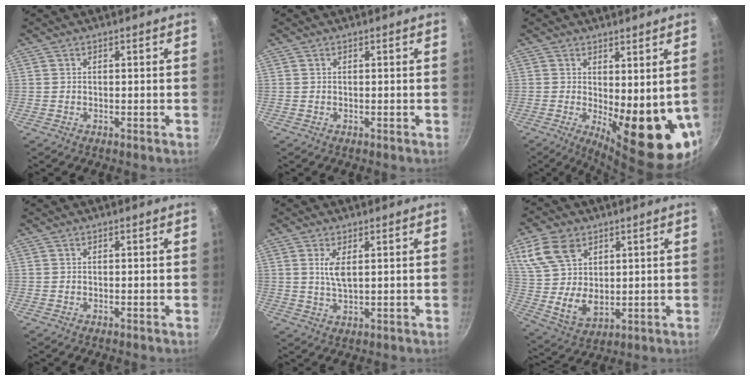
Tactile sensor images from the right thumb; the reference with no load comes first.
{"total": 0.0}
{"total": 14.0, "force": [-0.4, 5.1, 13.0], "torque": [-0.143, -0.025, 0.010]}
{"total": 0.0}
{"total": 4.1, "force": [1.2, 1.6, 3.6], "torque": [-0.068, -0.010, 0.025]}
{"total": 13.7, "force": [5.6, 9.6, 8.0], "torque": [-0.137, -0.023, 0.121]}